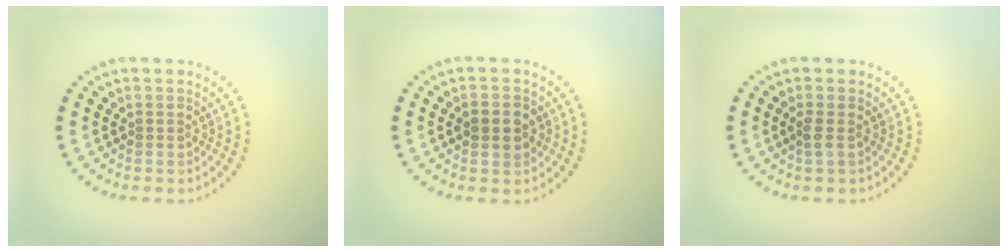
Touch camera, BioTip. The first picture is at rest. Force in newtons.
{"total": 2.3, "press": 2.2, "slide": 0.1}
{"total": 0.9, "press": 0.8, "slide": 0.4}